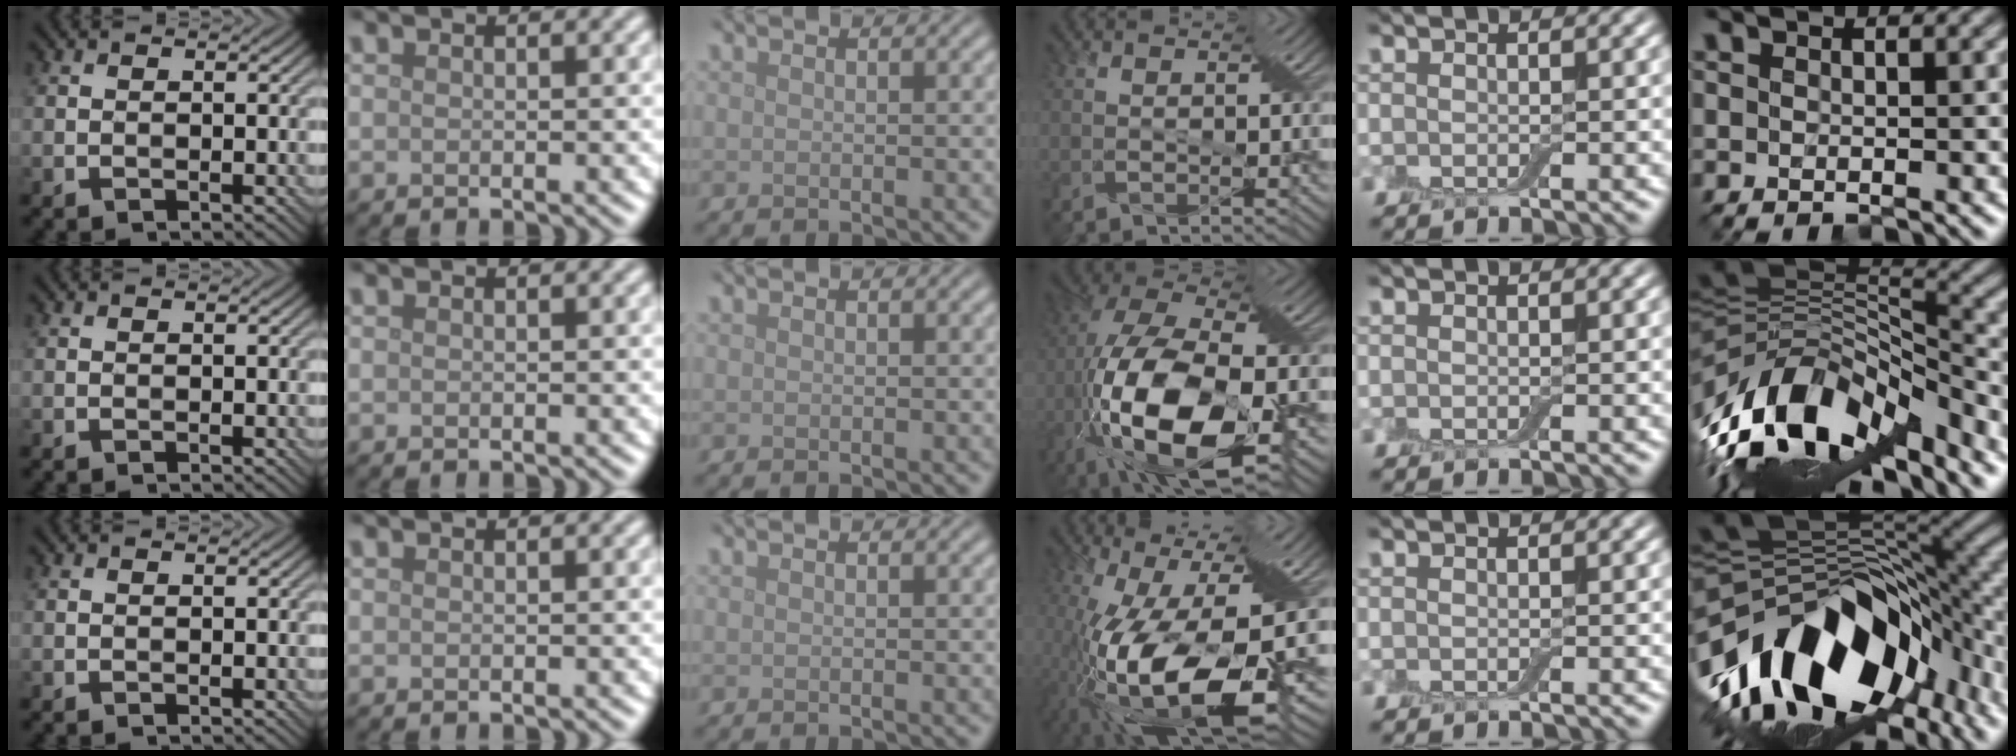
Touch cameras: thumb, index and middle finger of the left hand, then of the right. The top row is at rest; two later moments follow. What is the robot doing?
{"motion": "cut", "object": "aluminum foil"}